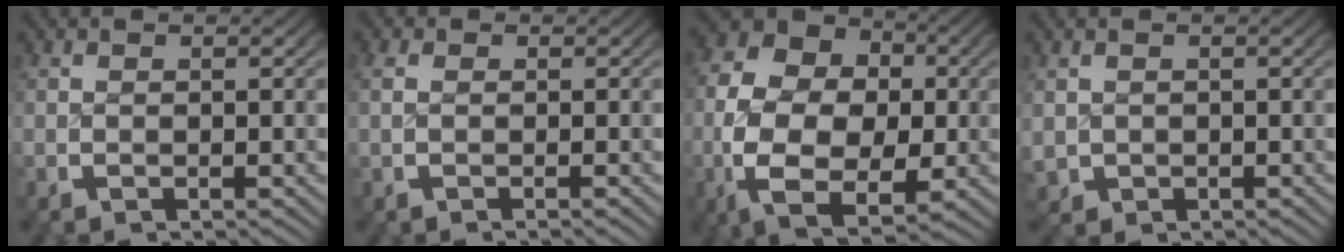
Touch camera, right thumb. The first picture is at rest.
{"total": 1.1, "force": [-0.3, 0.4, 1.0], "torque": [-0.015, 0.005, -0.005]}
{"total": 15.7, "force": [-1.0, 11.5, 10.6], "torque": [-0.218, -0.035, -0.010]}
{"total": 2.1, "force": [-0.2, 2.0, 0.5], "torque": [-0.018, -0.017, 0.008]}